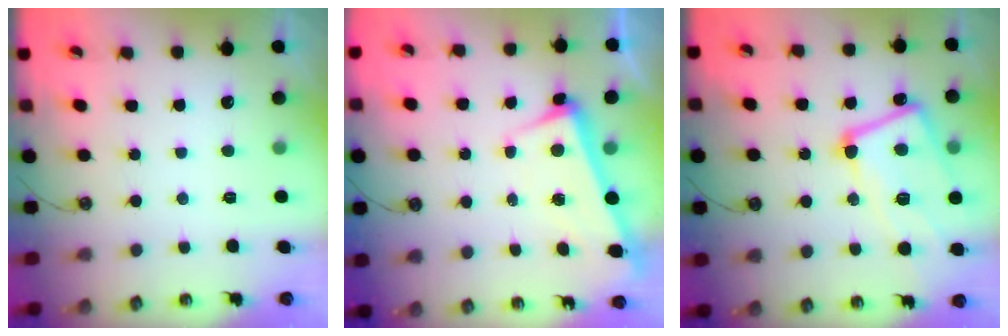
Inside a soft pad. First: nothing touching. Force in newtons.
{"total": 3.3, "press": 3.1, "slide": 1.1}
{"total": 8.3, "press": 8.1, "slide": 1.4}